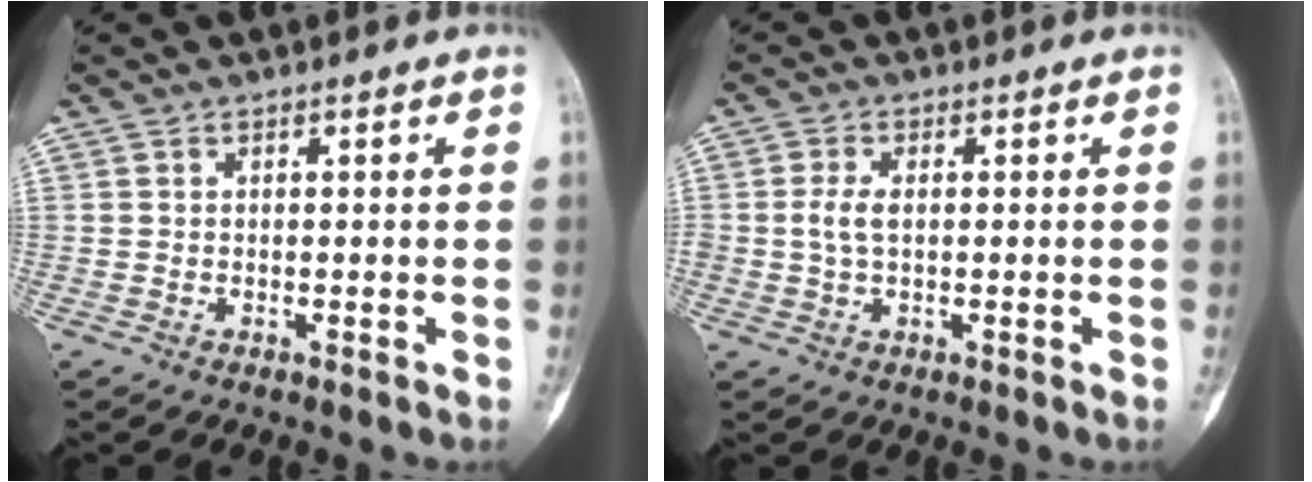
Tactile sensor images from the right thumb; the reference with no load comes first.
{"total": 3.3, "force": [0.2, 1.8, 2.8], "torque": [-0.061, 0.004, 0.004]}